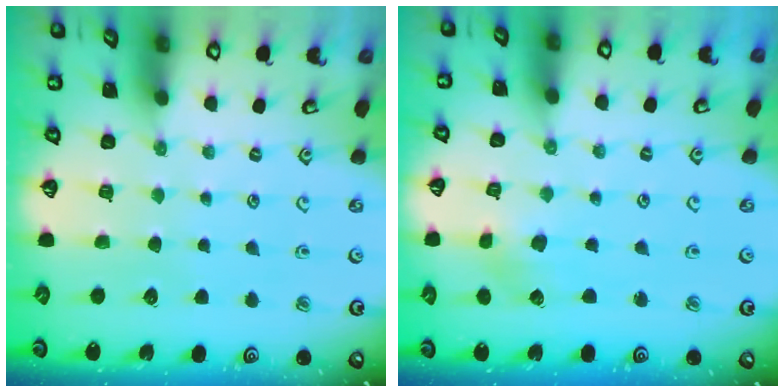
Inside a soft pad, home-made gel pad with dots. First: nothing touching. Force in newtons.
{"total": 2.3, "press": 2.3, "slide": 0.4}